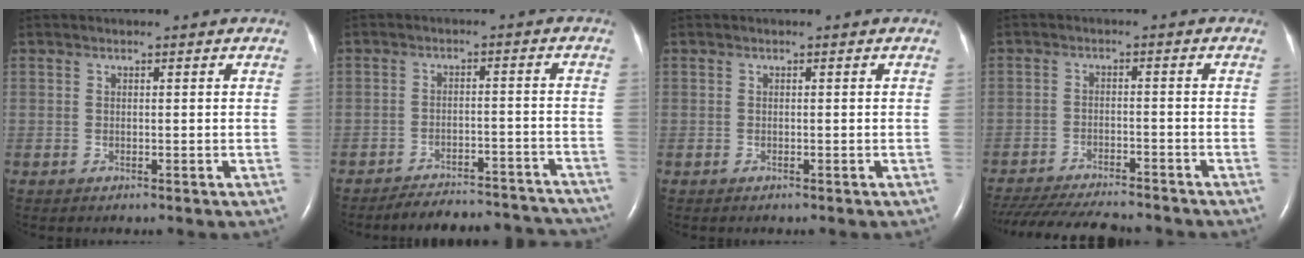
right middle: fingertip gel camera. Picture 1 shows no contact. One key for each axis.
{"total": 16.3, "fx": -15.6, "fy": 3.4, "fz": 3.4, "tx": -0.047, "ty": 0.014, "tz": -0.190}
{"total": 0.0}
{"total": 16.6, "fx": -14.9, "fy": 2.8, "fz": 6.8, "tx": -0.154, "ty": -0.031, "tz": -0.219}